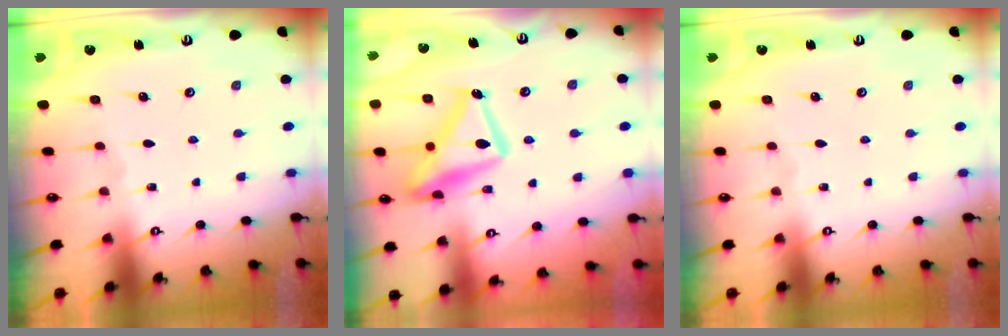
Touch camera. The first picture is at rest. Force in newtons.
{"total": 18.2, "press": 18.1, "slide": 1.5}
{"total": 0.0}